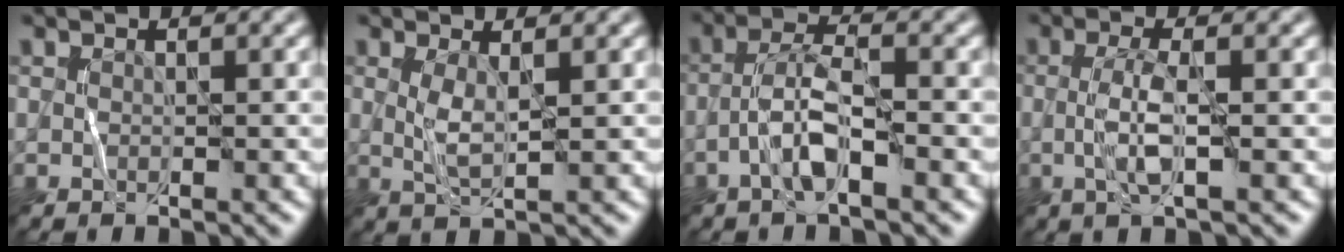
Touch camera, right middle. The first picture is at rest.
{"total": 1.9, "force": [0.5, 0.4, 1.7], "torque": [-0.042, 0.002, 0.012]}
{"total": 3.7, "force": [-1.9, 0.7, 3.1], "torque": [-0.063, 0.019, -0.045]}
{"total": 2.8, "force": [-0.5, 0.4, 2.8], "torque": [-0.060, 0.009, -0.014]}